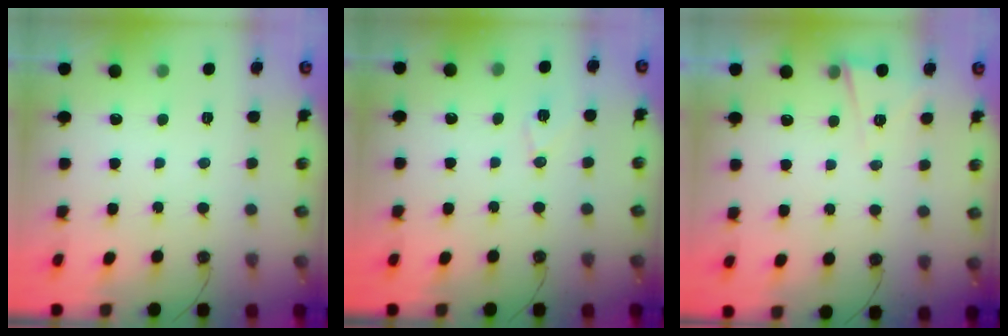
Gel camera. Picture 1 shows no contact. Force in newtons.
{"total": 6.8, "press": 6.4, "slide": 2.4}
{"total": 2.8, "press": 2.4, "slide": 1.4}